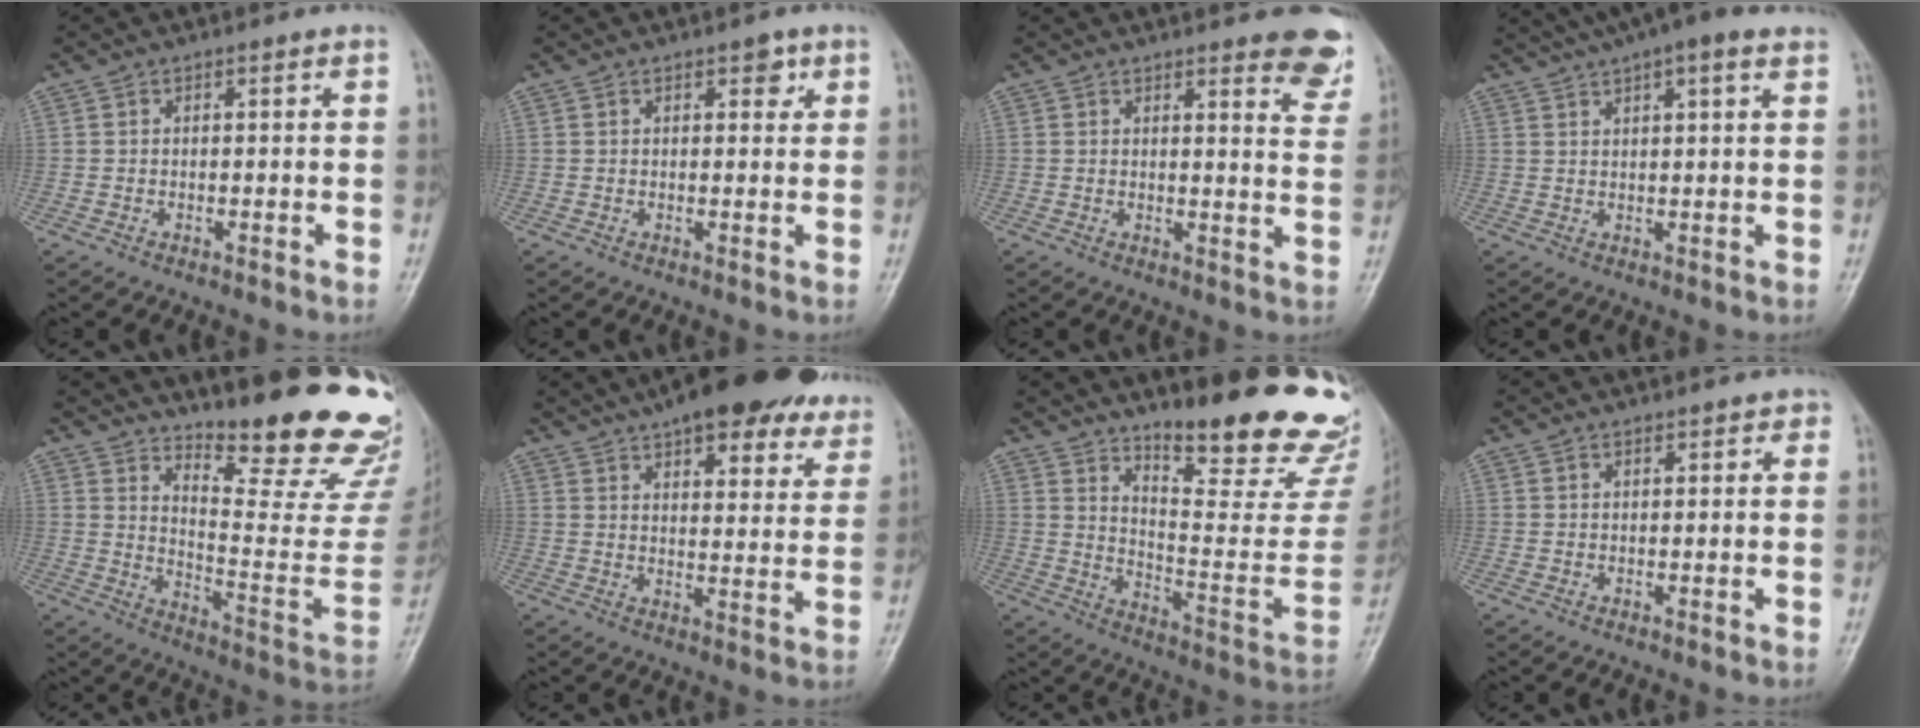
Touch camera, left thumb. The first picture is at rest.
{"total": 2.3, "force": [1.3, 1.2, 1.5], "torque": [-0.005, -0.003, 0.014]}
{"total": 9.4, "force": [7.0, 2.5, 5.8], "torque": [-0.035, -0.040, 0.068]}
{"total": 11.4, "force": [7.8, 2.7, 7.8], "torque": [-0.114, 0.022, 0.116]}
{"total": 23.7, "force": [19.5, 4.2, 12.7], "torque": [-0.147, -0.177, 0.265]}
{"total": 22.2, "force": [16.1, 8.4, 12.7], "torque": [-0.144, -0.032, 0.202]}
{"total": 25.3, "force": [19.6, 5.5, 15.1], "torque": [-0.178, -0.150, 0.271]}
{"total": 1.2, "force": [0.8, 0.7, 0.6], "torque": [-0.001, -0.002, 0.008]}